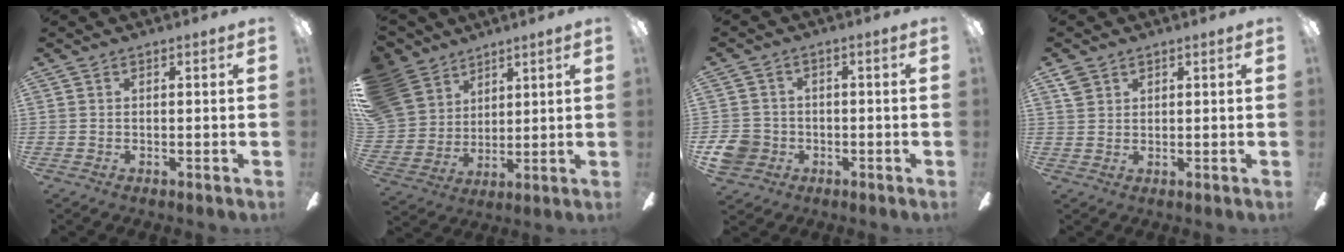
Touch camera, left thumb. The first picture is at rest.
{"total": 12.8, "force": [7.7, 9.8, 3.1], "torque": [-0.099, -0.037, 0.157]}
{"total": 6.7, "force": [-2.0, 6.0, 2.4], "torque": [-0.061, 0.017, -0.038]}
{"total": 2.6, "force": [1.8, 1.7, 0.7], "torque": [-0.009, -0.002, 0.034]}